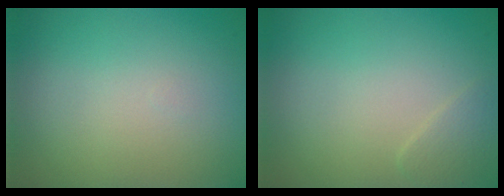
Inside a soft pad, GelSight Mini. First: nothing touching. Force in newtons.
{"total": 1.2, "press": 1.2, "slide": 0.0}